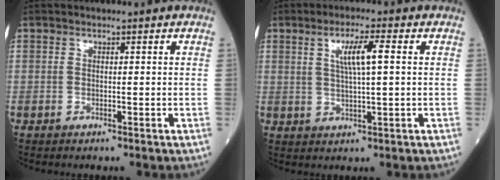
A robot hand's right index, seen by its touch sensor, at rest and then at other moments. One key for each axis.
{"total": 5.4, "fx": 1.4, "fy": 0.3, "fz": 5.2, "tx": -0.096, "ty": 0.003, "tz": 0.027}